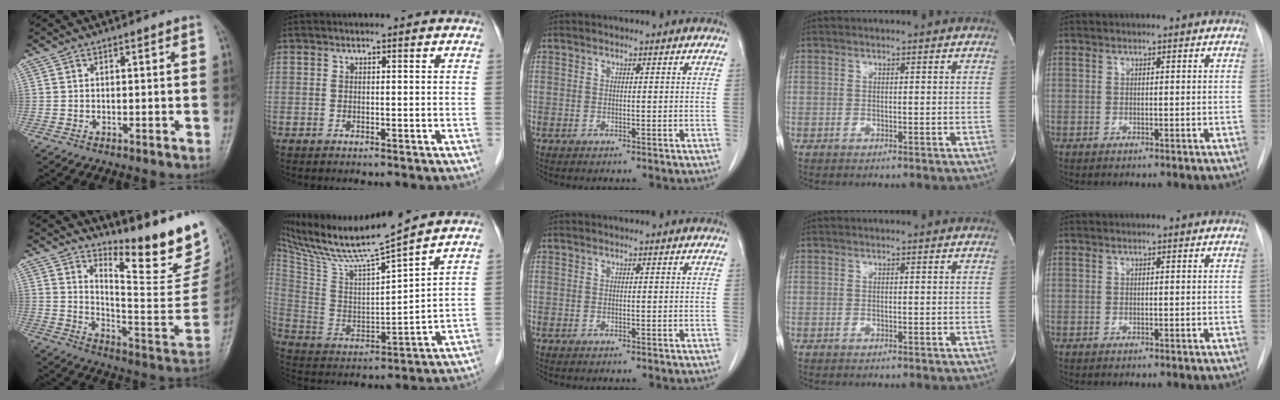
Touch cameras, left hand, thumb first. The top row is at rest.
{"thumb": {"total": 19.1, "force": [15.7, 4.1, 10.1], "torque": [-0.106, -0.145, 0.222]}, "index": {"total": 15.6, "force": [13.6, -1.1, 7.5], "torque": [-0.147, -0.002, 0.250]}}